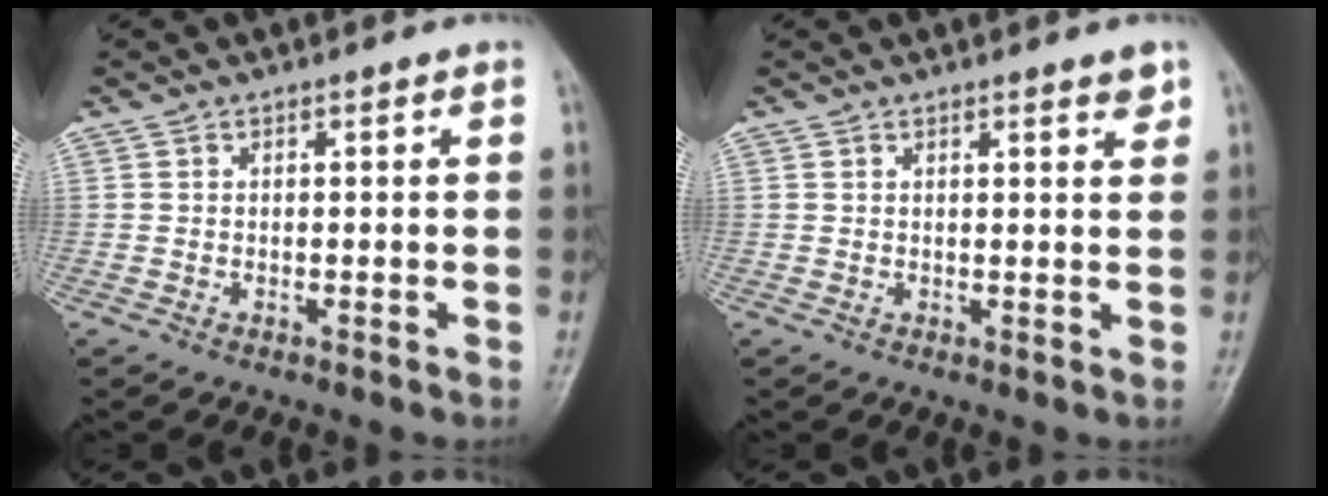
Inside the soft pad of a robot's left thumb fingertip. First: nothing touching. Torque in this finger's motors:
{"motor_torque": [0.06, 0.05, -0.08, -0.05, 0.01]}